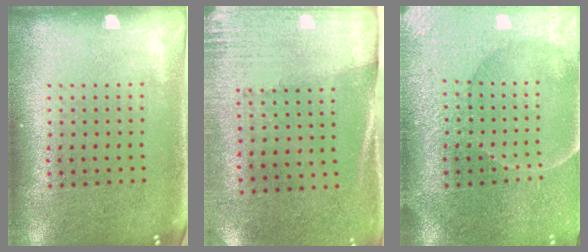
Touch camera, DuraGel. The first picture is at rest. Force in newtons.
{"total": 2.7, "press": 2.4, "slide": 1.2}
{"total": 3.9, "press": 3.6, "slide": 1.5}